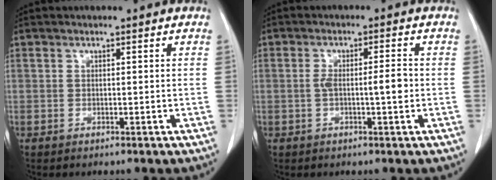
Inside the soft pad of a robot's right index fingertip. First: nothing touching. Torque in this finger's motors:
{"motor_torque": [0.61, -0.07, 0.24, 0.08]}